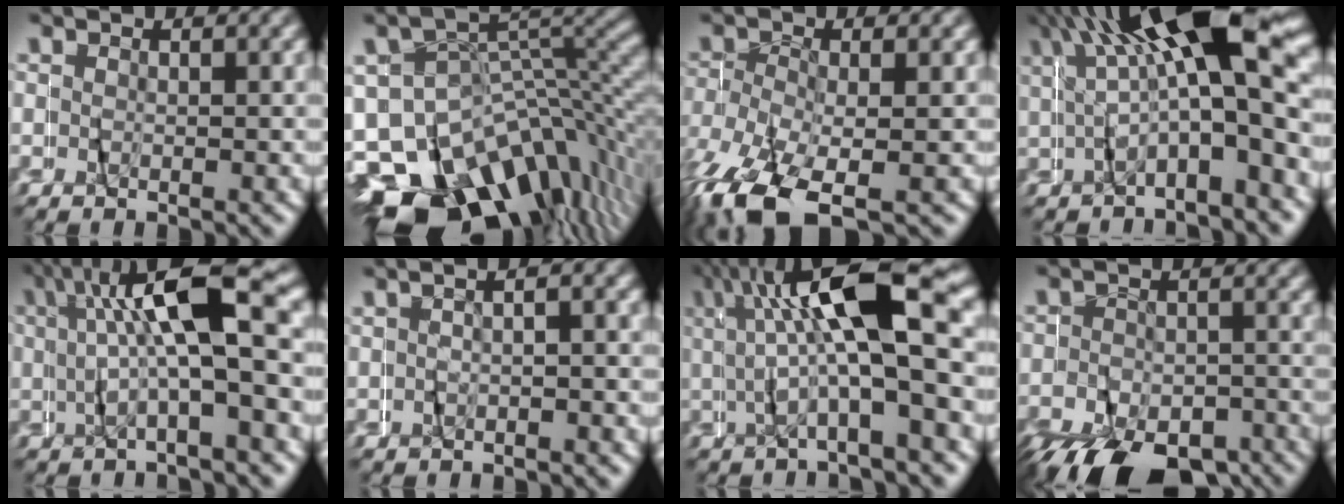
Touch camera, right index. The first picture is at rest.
{"total": 22.4, "force": [-11.0, 15.5, 11.9], "torque": [-0.198, -0.077, -0.151]}
{"total": 6.3, "force": [-4.2, 2.7, 3.8], "torque": [-0.109, -0.032, -0.047]}
{"total": 9.9, "force": [2.8, 3.5, 8.8], "torque": [-0.142, 0.025, 0.037]}
{"total": 7.6, "force": [1.7, 1.6, 7.2], "torque": [-0.112, 0.026, 0.025]}
{"total": 0.9, "force": [-0.3, 0.0, 0.9], "torque": [-0.012, 0.015, -0.010]}
{"total": 10.6, "force": [2.9, 3.0, 9.8], "torque": [-0.149, 0.037, 0.038]}
{"total": 8.8, "force": [-6.4, 4.5, 4.0], "torque": [-0.079, -0.031, -0.086]}